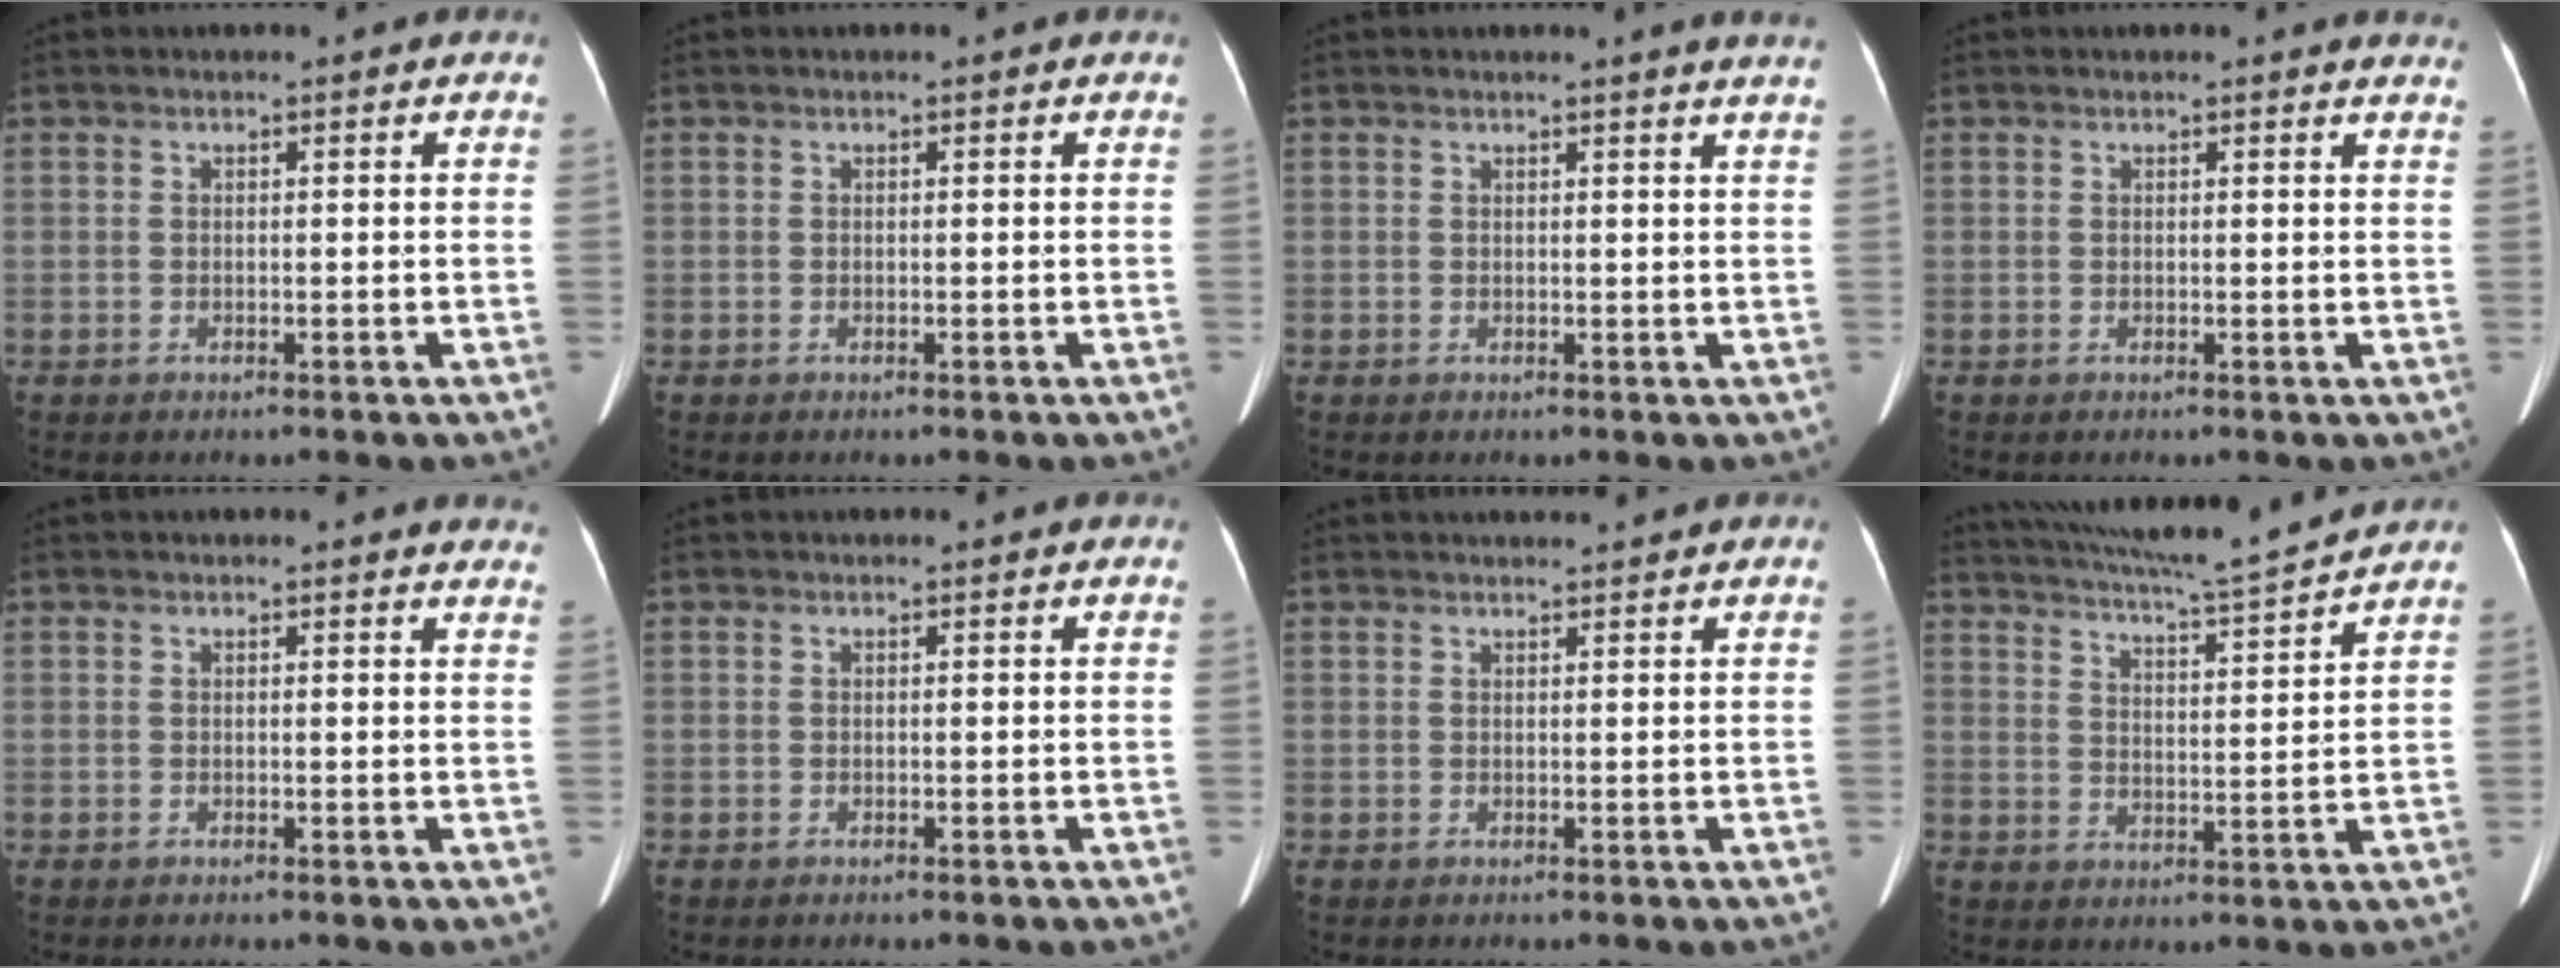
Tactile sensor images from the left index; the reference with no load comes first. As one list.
[{"total": 0.0}, {"total": 4.1, "force": [3.8, -0.3, 1.4], "torque": [-0.019, -0.005, 0.023]}, {"total": 5.0, "force": [4.9, 0.7, 0.8], "torque": [0.004, -0.017, 0.023]}, {"total": 5.4, "force": [5.3, 0.7, 0.8], "torque": [0.006, -0.019, 0.026]}, {"total": 0.9, "force": [0.9, 0.1, 0.2], "torque": [-0.010, 0.006, 0.008]}, {"total": 2.6, "force": [2.5, 0.1, 0.5], "torque": [-0.008, 0.014, 0.036]}, {"total": 14.5, "force": [13.4, -1.0, 5.3], "torque": [-0.099, -0.011, 0.197]}]